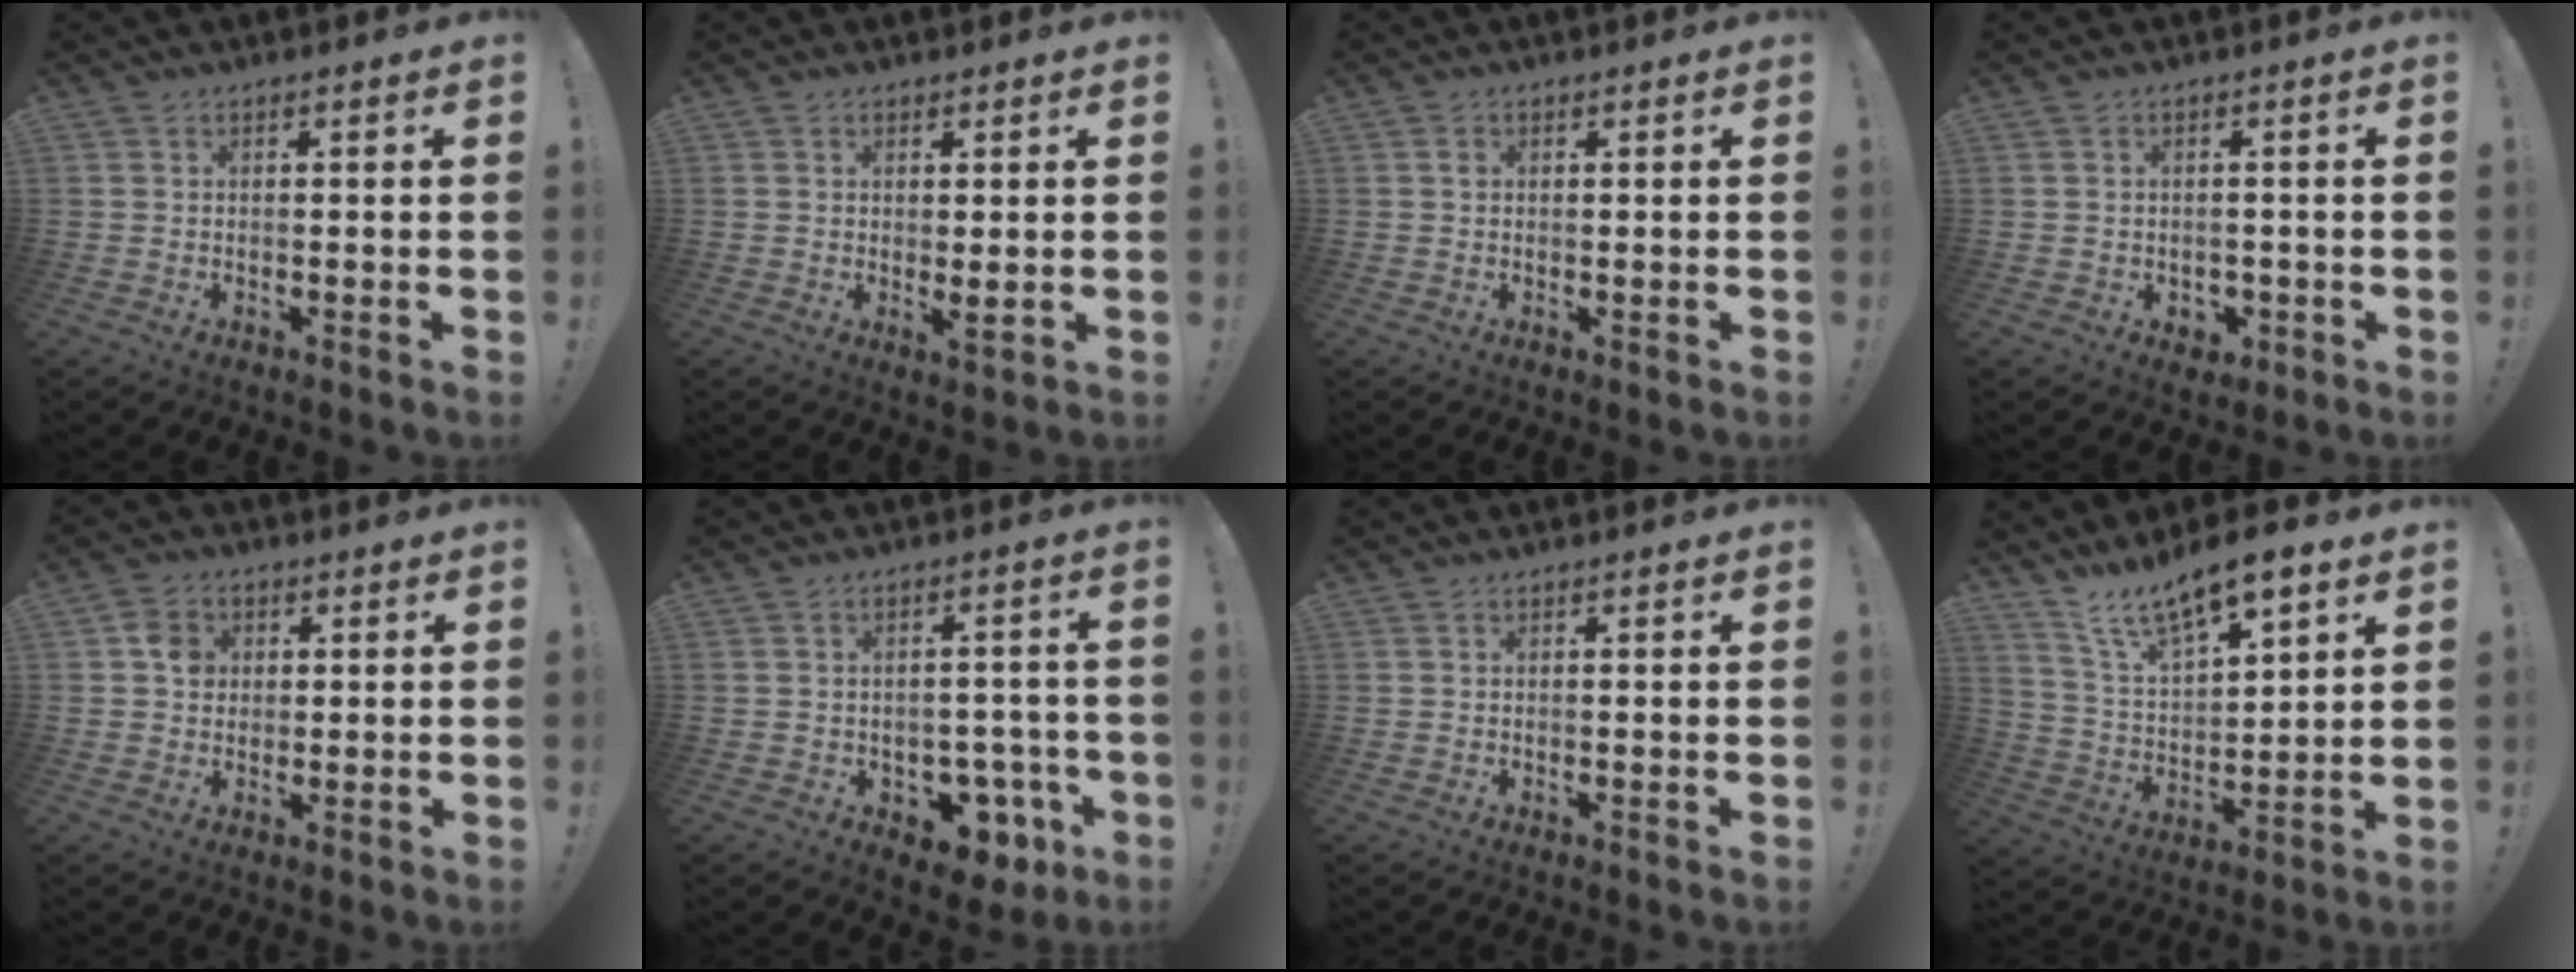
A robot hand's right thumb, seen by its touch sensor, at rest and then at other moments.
{"total": 2.7, "force": [0.8, 0.6, 2.5], "torque": [-0.035, -0.008, 0.014]}
{"total": 1.1, "force": [0.3, 0.8, 0.7], "torque": [-0.014, 0.004, 0.005]}
{"total": 3.2, "force": [-0.1, 2.9, 1.2], "torque": [-0.012, 0.000, 0.001]}
{"total": 5.4, "force": [1.0, 4.7, 2.5], "torque": [-0.031, 0.008, 0.018]}
{"total": 8.4, "force": [-3.8, 6.1, 4.5], "torque": [-0.039, 0.032, -0.052]}
{"total": 0.0}
{"total": 12.2, "force": [10.0, 3.6, 6.1], "torque": [-0.122, -0.073, 0.179]}